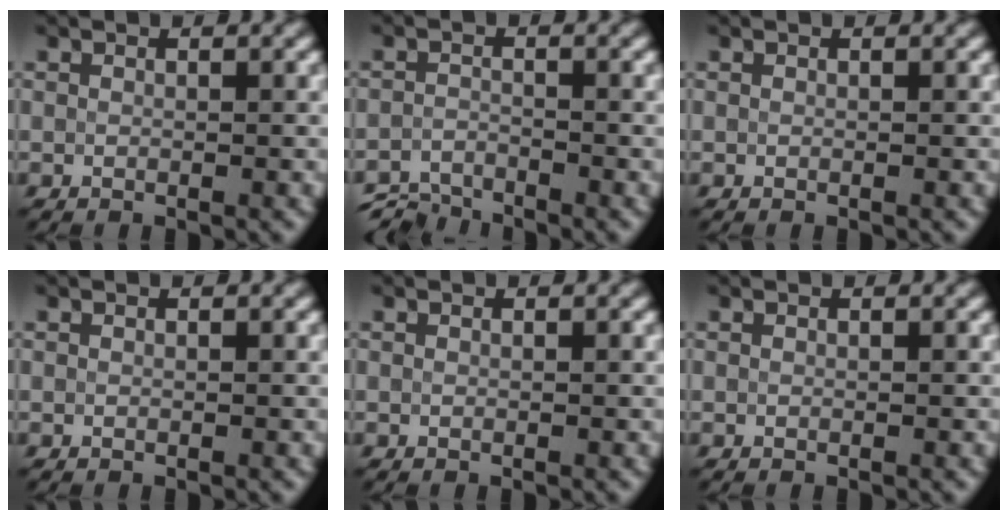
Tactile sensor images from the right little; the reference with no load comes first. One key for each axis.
{"total": 3.5, "fx": -3.4, "fy": 0.7, "fz": 0.7, "tx": -0.016, "ty": -0.008, "tz": -0.070}
{"total": 0.0}
{"total": 0.0}
{"total": 0.0}
{"total": 0.0}